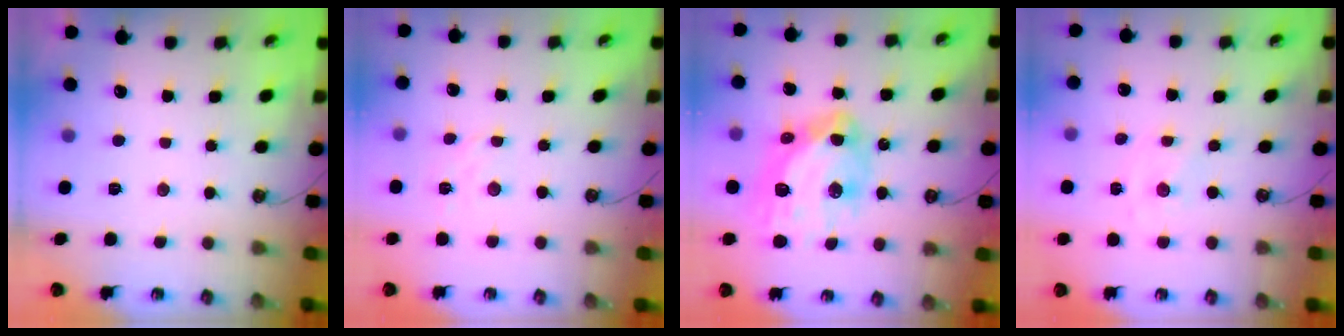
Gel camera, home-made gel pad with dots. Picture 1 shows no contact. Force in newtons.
{"total": 2.8, "press": 2.7, "slide": 0.5}
{"total": 17.4, "press": 17.3, "slide": 2.2}
{"total": 0.0}